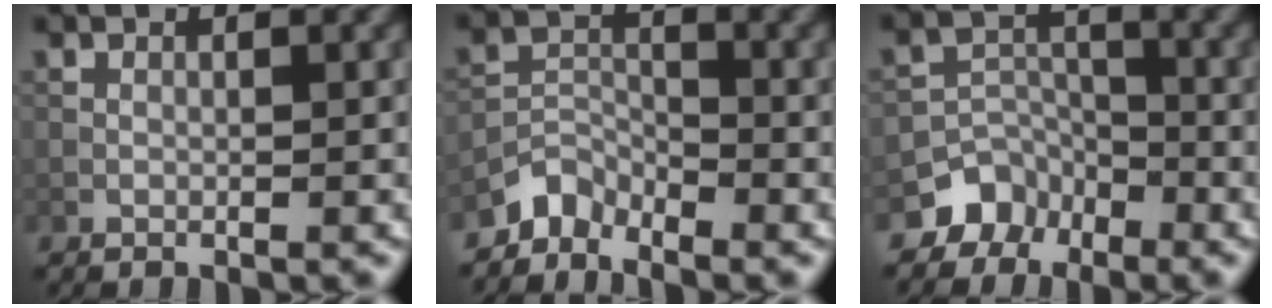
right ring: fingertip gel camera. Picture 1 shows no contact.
{"total": 2.8, "force": [-2.6, 1.0, 0.2], "torque": [0.001, 0.010, -0.059]}
{"total": 4.2, "force": [-3.1, 2.7, 0.3], "torque": [0.014, 0.004, -0.052]}